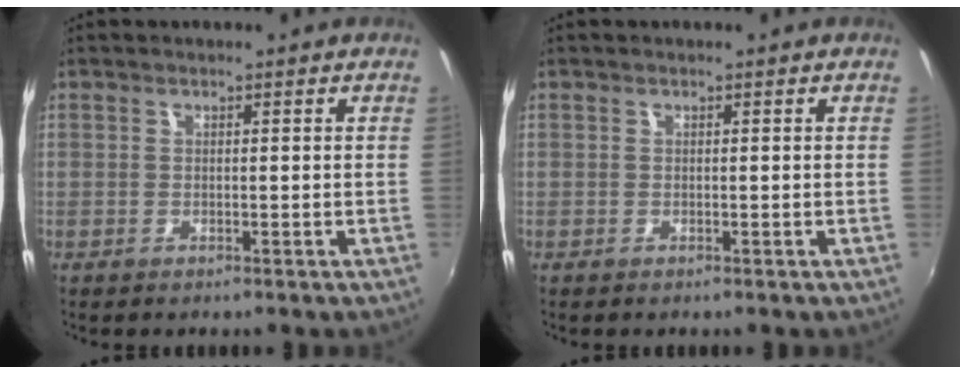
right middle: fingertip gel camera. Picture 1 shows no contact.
{"total": 0.0}